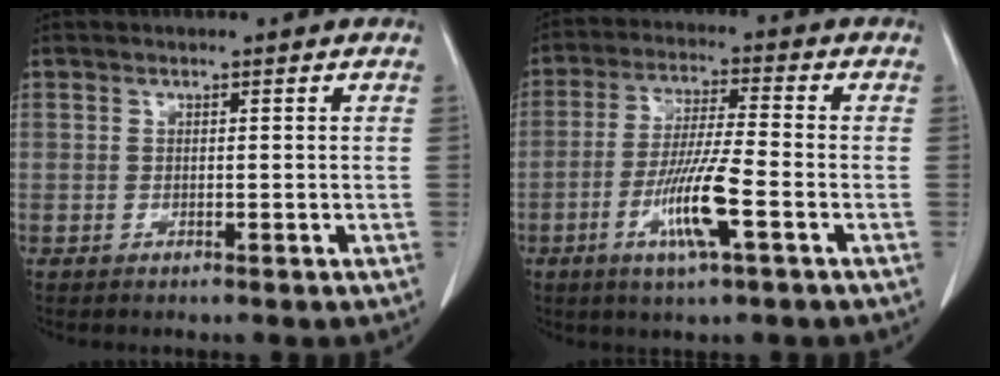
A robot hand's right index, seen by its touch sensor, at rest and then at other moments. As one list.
[{"total": 9.7, "force": [-3.7, 0.2, 9.0], "torque": [-0.175, -0.012, -0.071]}]